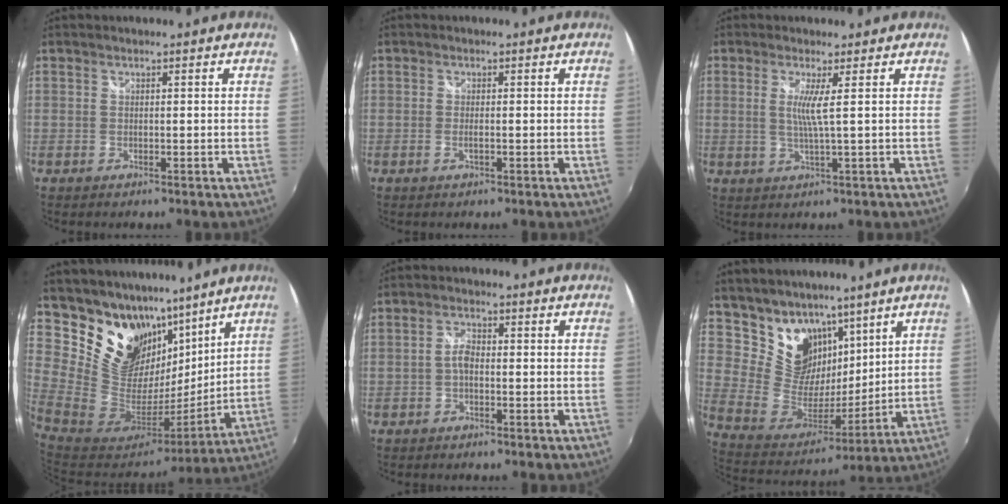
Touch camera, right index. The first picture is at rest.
{"total": 1.4, "force": [-0.4, 0.3, 1.3], "torque": [-0.026, -0.001, -0.009]}
{"total": 3.7, "force": [0.7, -0.9, 3.5], "torque": [-0.065, -0.007, 0.012]}
{"total": 20.0, "force": [14.6, 11.5, 7.3], "torque": [-0.174, -0.017, 0.281]}
{"total": 2.5, "force": [-0.8, 1.2, 2.0], "torque": [-0.044, 0.008, -0.015]}
{"total": 14.7, "force": [9.8, 9.6, 5.1], "torque": [-0.112, 0.008, 0.197]}